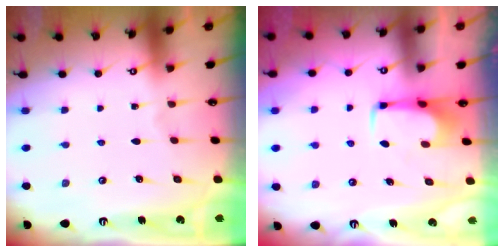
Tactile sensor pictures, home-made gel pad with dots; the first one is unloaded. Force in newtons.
{"total": 1.6, "press": 1.5, "slide": 0.4}